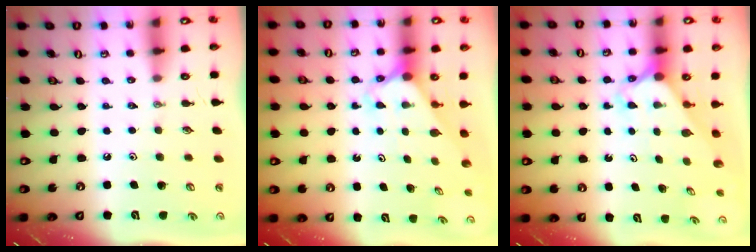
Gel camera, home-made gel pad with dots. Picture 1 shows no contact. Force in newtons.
{"total": 2.3, "press": 2.3, "slide": 0.2}
{"total": 2.2, "press": 2.2, "slide": 0.1}